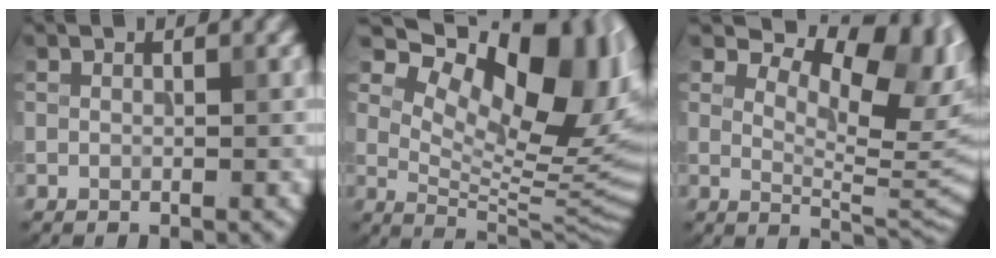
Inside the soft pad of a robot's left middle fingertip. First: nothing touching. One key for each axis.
{"total": 14.8, "fx": 6.4, "fy": 7.1, "fz": 11.3, "tx": -0.144, "ty": -0.004, "tz": 0.113}
{"total": 11.0, "fx": 5.6, "fy": 5.2, "fz": 7.9, "tx": -0.111, "ty": 0.009, "tz": 0.081}